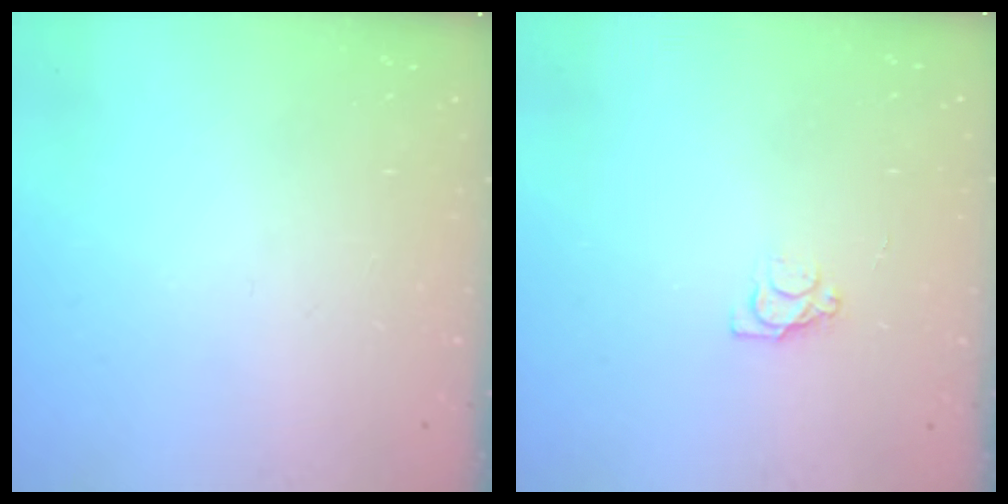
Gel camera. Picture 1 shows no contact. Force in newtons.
{"total": 4.1, "press": 4.1, "slide": 0.4}